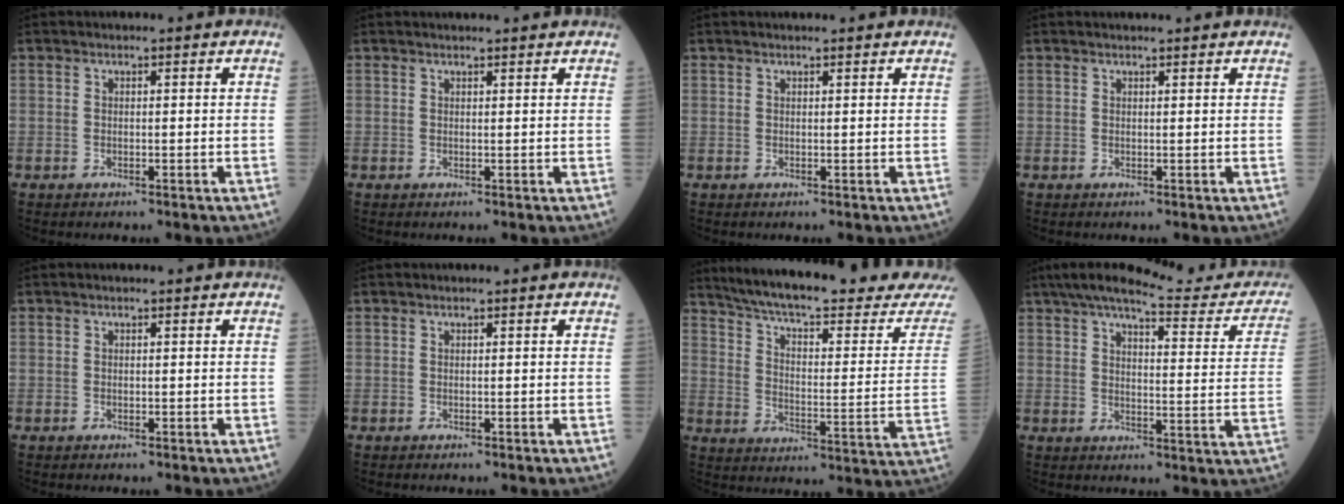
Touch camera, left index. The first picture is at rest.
{"total": 3.8, "force": [3.7, 0.2, 1.1], "torque": [-0.015, 0.019, 0.044]}
{"total": 2.5, "force": [2.4, 0.1, 0.7], "torque": [-0.008, 0.015, 0.030]}
{"total": 3.1, "force": [3.0, 0.1, 0.9], "torque": [-0.011, 0.017, 0.036]}
{"total": 0.0}
{"total": 0.0}
{"total": 24.9, "force": [22.8, 1.2, 9.9], "torque": [-0.156, -0.076, 0.301]}
{"total": 22.9, "force": [20.2, 3.3, 10.4], "torque": [-0.142, -0.028, 0.242]}